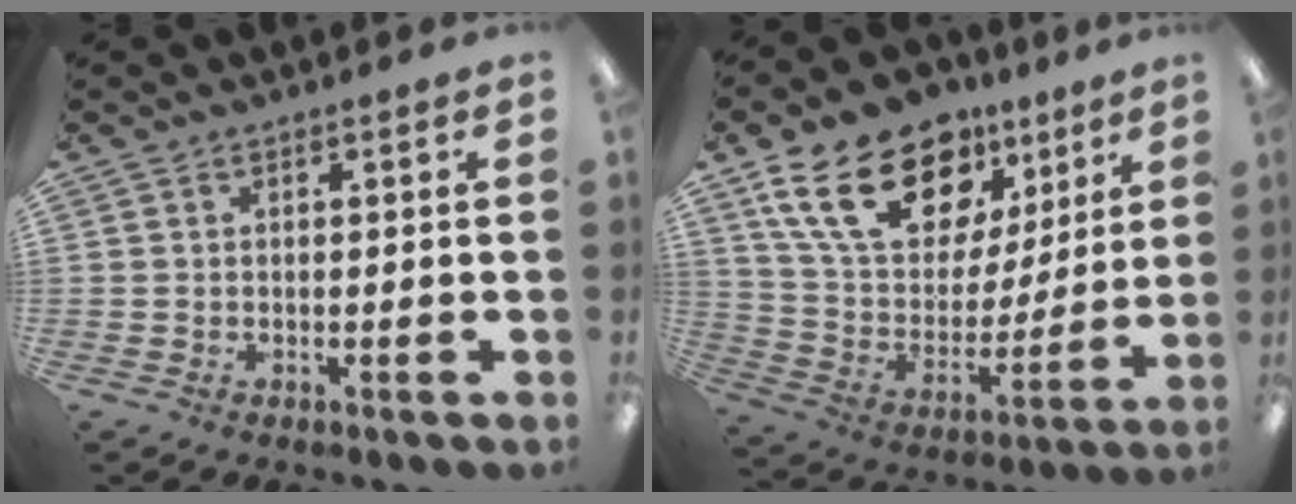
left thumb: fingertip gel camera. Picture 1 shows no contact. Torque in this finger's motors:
{"motor_torque": [0.31, 0.80, 1.50, -1.27, 0.31]}